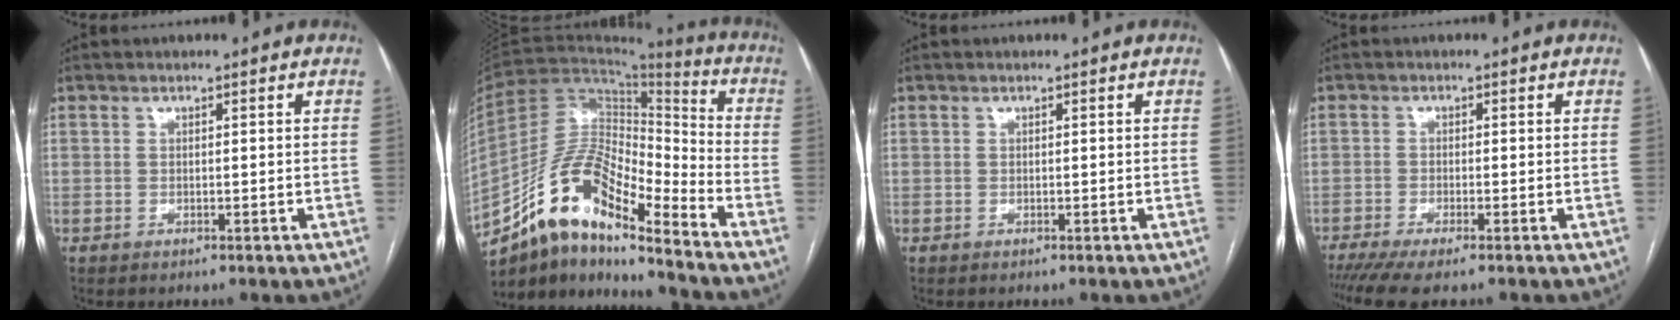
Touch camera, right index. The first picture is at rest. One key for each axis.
{"total": 15.3, "fx": -11.0, "fy": 3.8, "fz": 10.0, "tx": -0.184, "ty": 0.037, "tz": -0.194}
{"total": 0.0}
{"total": 5.8, "fx": -4.4, "fy": 0.4, "fz": 3.7, "tx": -0.056, "ty": -0.012, "tz": -0.073}